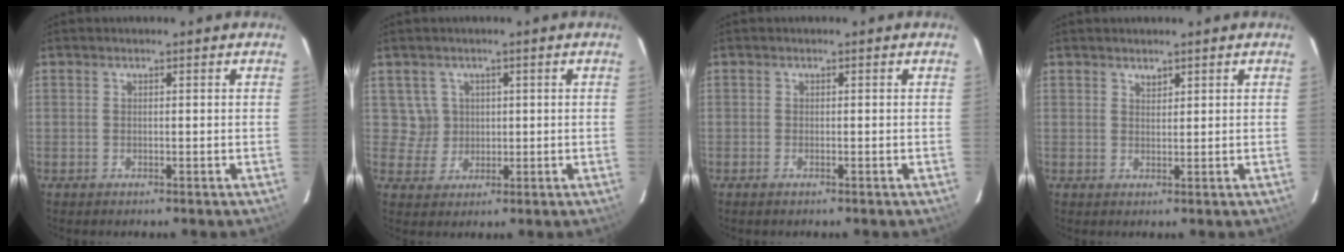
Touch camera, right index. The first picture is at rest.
{"total": 3.9, "force": [0.8, 3.8, 0.1], "torque": [0.003, 0.014, 0.015]}
{"total": 0.7, "force": [-0.5, 0.2, 0.4], "torque": [-0.009, -0.001, -0.011]}
{"total": 1.2, "force": [1.0, 0.6, 0.3], "torque": [-0.003, 0.001, 0.018]}